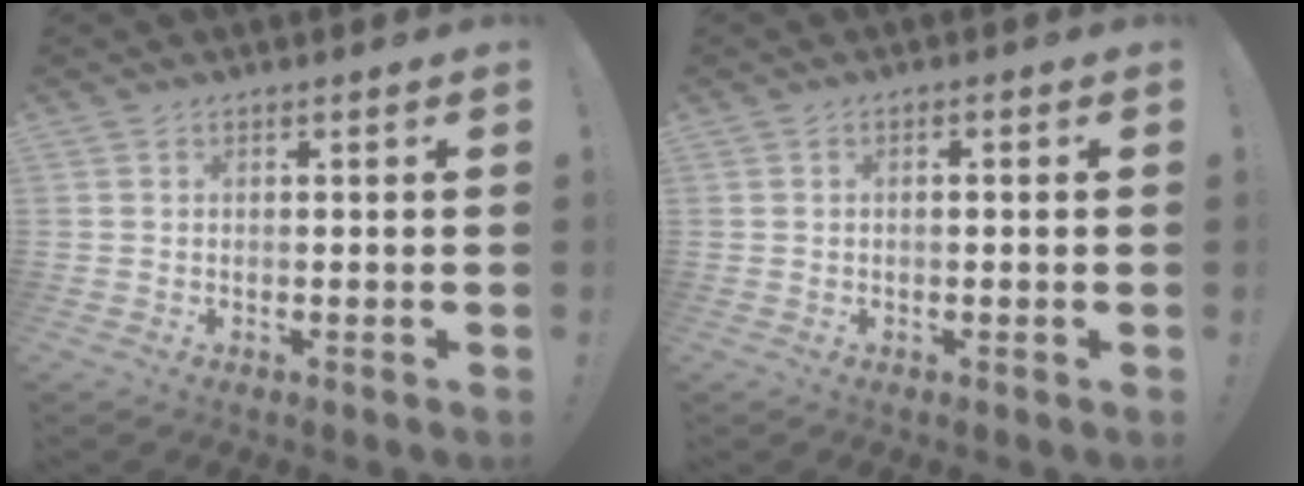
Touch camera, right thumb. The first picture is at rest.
{"total": 0.9, "force": [-0.4, 0.0, 0.8], "torque": [-0.016, 0.003, -0.008]}